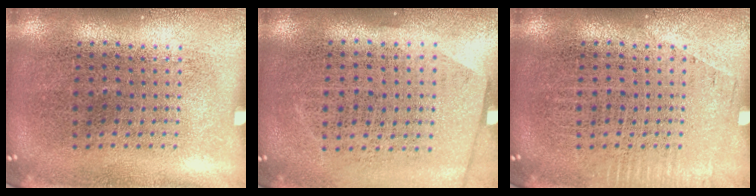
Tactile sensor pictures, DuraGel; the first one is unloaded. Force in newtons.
{"total": 0.5, "press": 0.0, "slide": 0.5}
{"total": 0.7, "press": 0.7, "slide": 0.2}